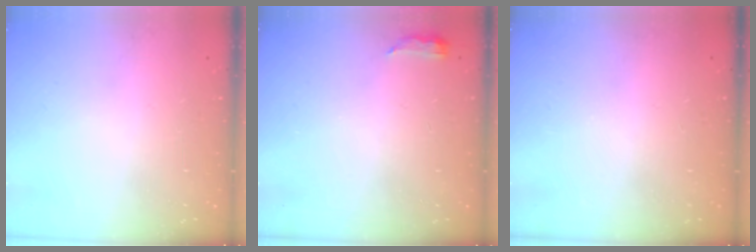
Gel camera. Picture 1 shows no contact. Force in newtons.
{"total": 4.0, "press": 3.7, "slide": 1.3}
{"total": 0.0}